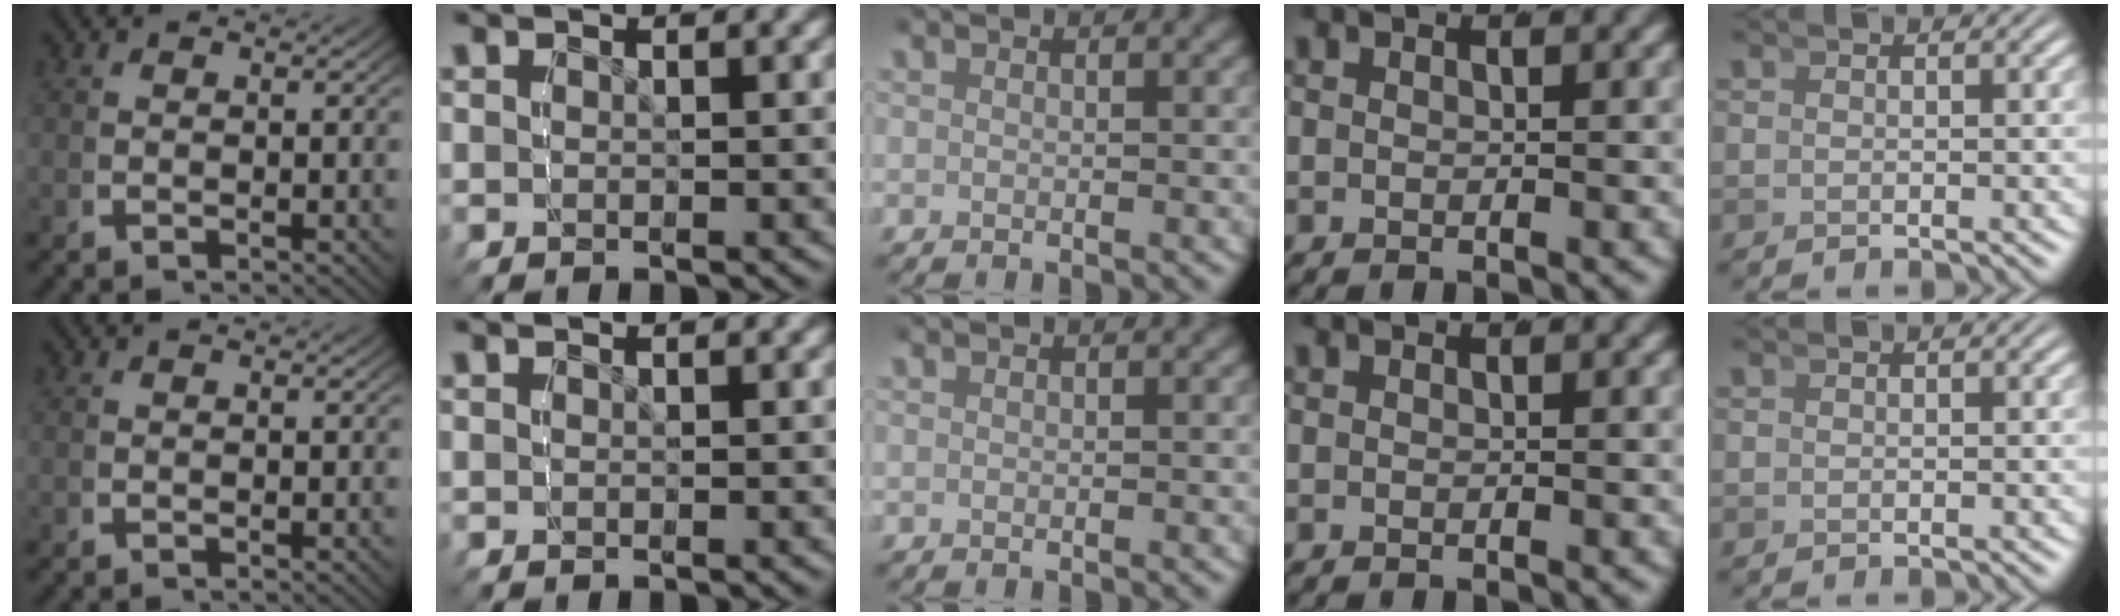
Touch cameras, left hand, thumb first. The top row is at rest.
{}